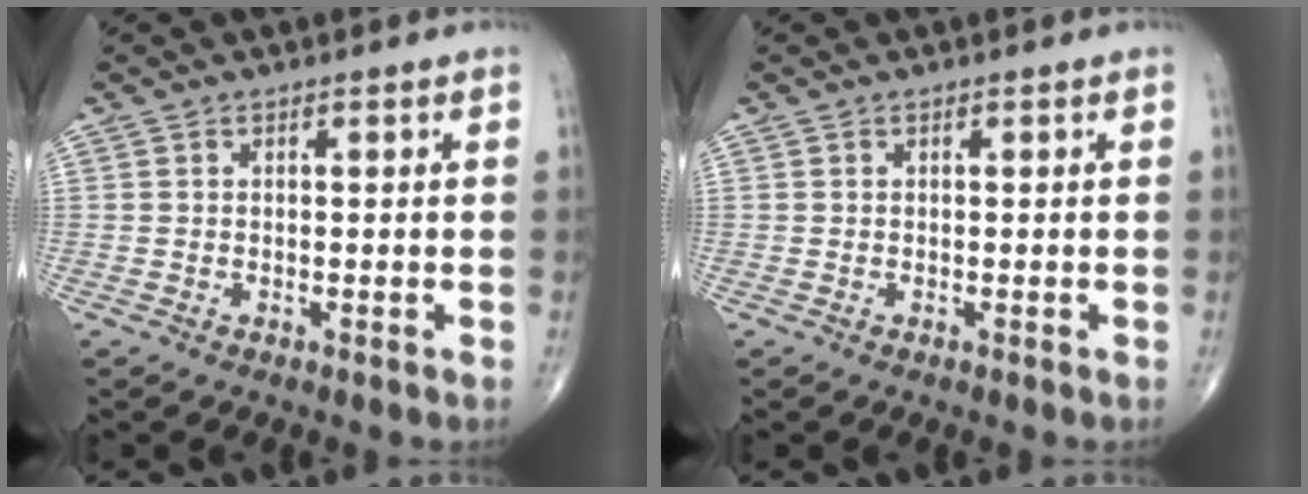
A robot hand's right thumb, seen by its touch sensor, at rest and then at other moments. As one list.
[{"total": 0.0}]